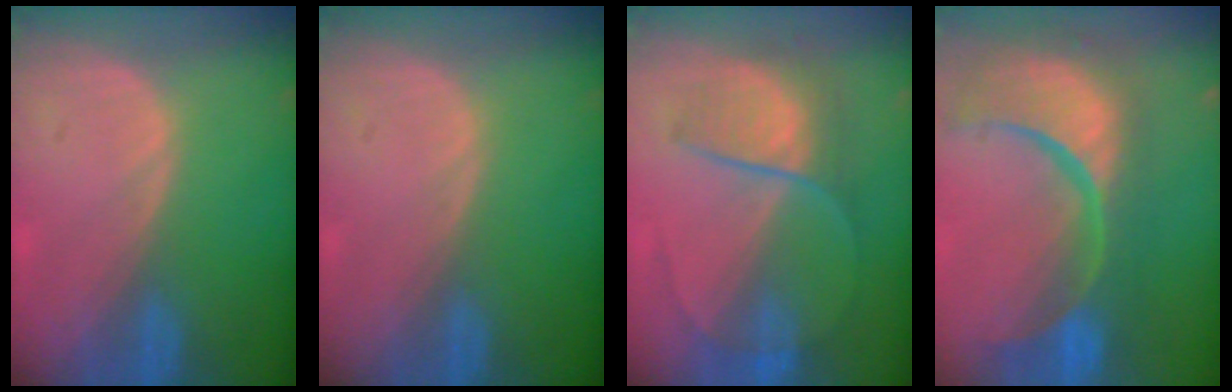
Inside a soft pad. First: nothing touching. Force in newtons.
{"total": 0.0}
{"total": 6.8, "press": 6.6, "slide": 1.6}
{"total": 15.0, "press": 11.9, "slide": 9.2}